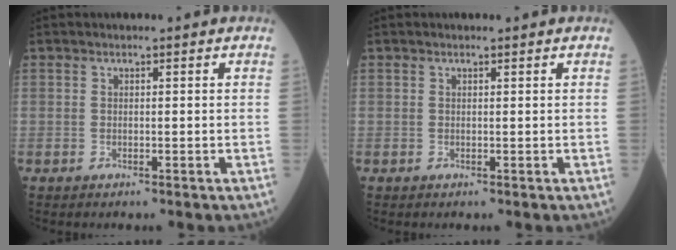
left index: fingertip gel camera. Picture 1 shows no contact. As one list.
[{"total": 0.0}]